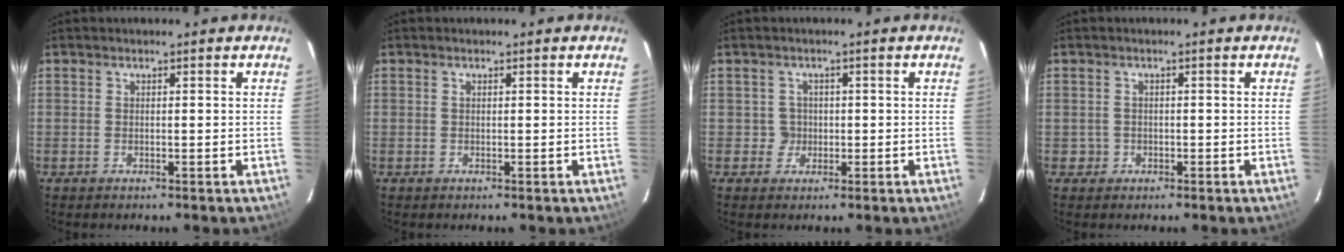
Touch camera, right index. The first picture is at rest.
{"total": 0.0}
{"total": 2.4, "force": [-0.3, 2.4, -0.2], "torque": [0.009, 0.012, -0.001]}
{"total": 1.8, "force": [-0.5, 1.7, -0.1], "torque": [0.004, 0.010, -0.004]}